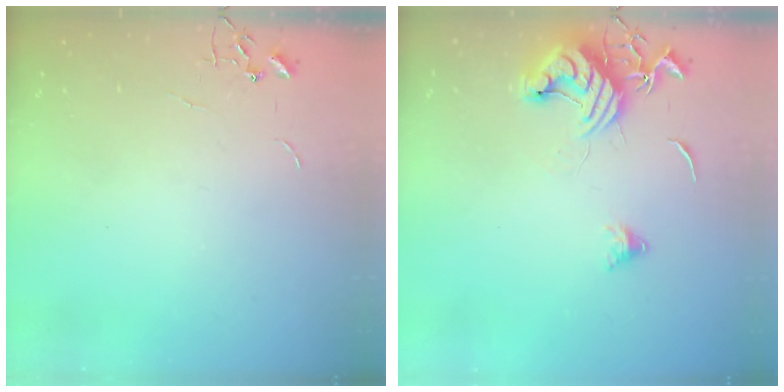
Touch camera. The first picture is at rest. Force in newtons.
{"total": 13.8, "press": 13.7, "slide": 1.6}